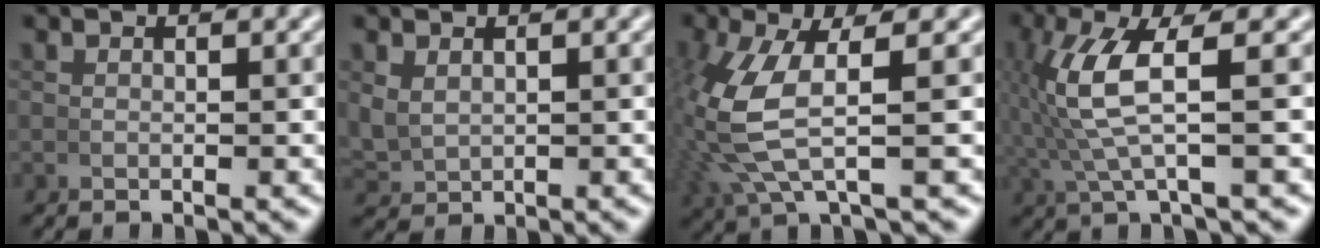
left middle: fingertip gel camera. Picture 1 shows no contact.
{"total": 2.2, "force": [0.8, 1.8, 1.1], "torque": [-0.041, -0.009, 0.029]}
{"total": 5.7, "force": [1.1, 1.9, 5.2], "torque": [-0.129, 0.004, 0.024]}
{"total": 6.4, "force": [0.7, 1.9, 6.0], "torque": [-0.130, 0.009, 0.018]}